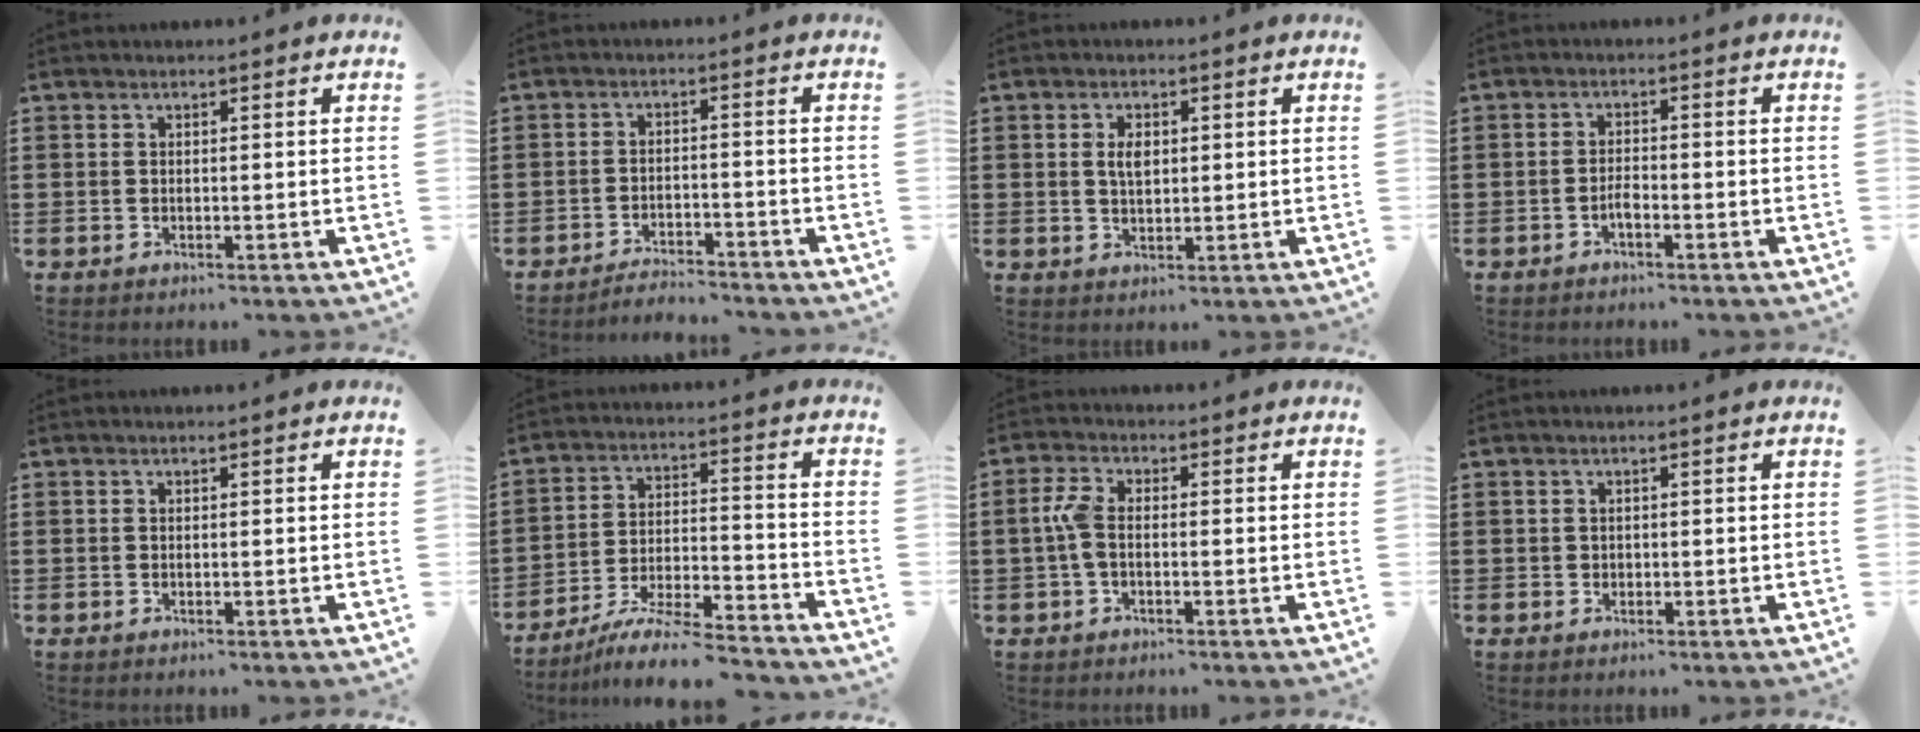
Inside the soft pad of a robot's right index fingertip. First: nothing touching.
{"total": 3.1, "force": [-3.1, 0.0, 0.0], "torque": [-0.006, 0.001, -0.065]}
{"total": 2.8, "force": [0.6, 1.4, 2.4], "torque": [-0.049, 0.008, 0.008]}
{"total": 2.0, "force": [-1.2, 0.6, 1.5], "torque": [-0.030, 0.002, -0.022]}
{"total": 0.0}
{"total": 8.2, "force": [-7.5, 0.3, 3.3], "torque": [-0.060, 0.003, -0.149]}
{"total": 3.9, "force": [-0.4, 1.8, 3.4], "torque": [-0.093, -0.005, -0.016]}
{"total": 0.7, "force": [0.2, 0.6, 0.1], "torque": [-0.004, 0.003, 0.005]}